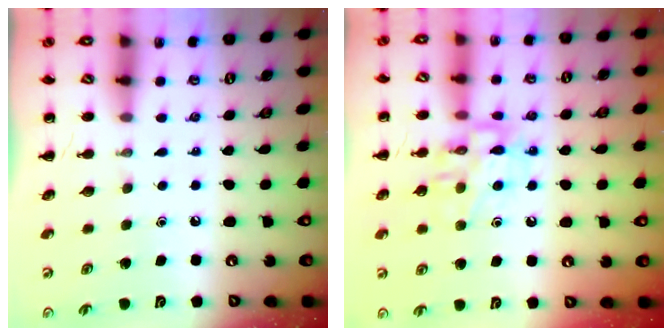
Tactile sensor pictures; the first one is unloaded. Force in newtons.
{"total": 11.8, "press": 11.8, "slide": 1.2}